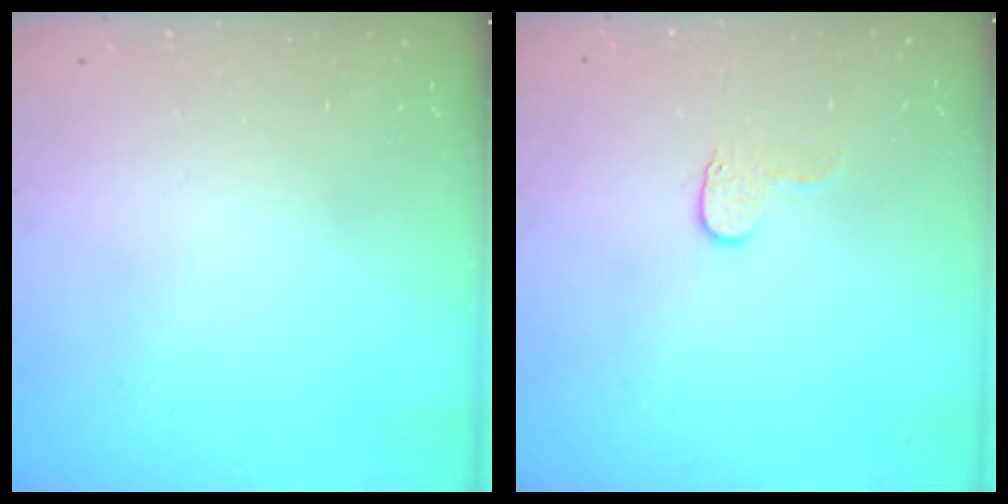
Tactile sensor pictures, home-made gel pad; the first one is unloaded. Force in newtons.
{"total": 4.7, "press": 4.7, "slide": 0.5}